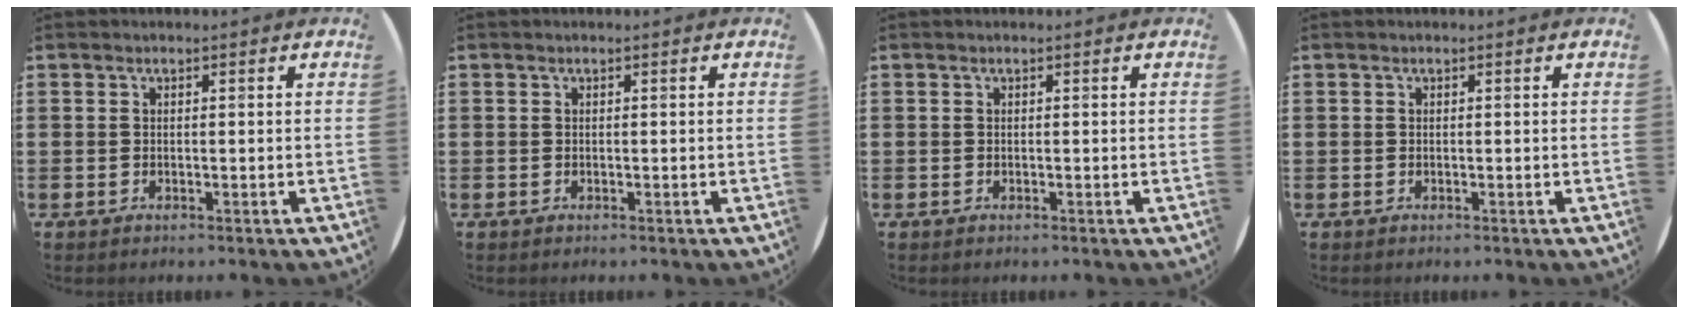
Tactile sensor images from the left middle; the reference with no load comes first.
{"total": 0.0}
{"total": 0.0}
{"total": 0.0}